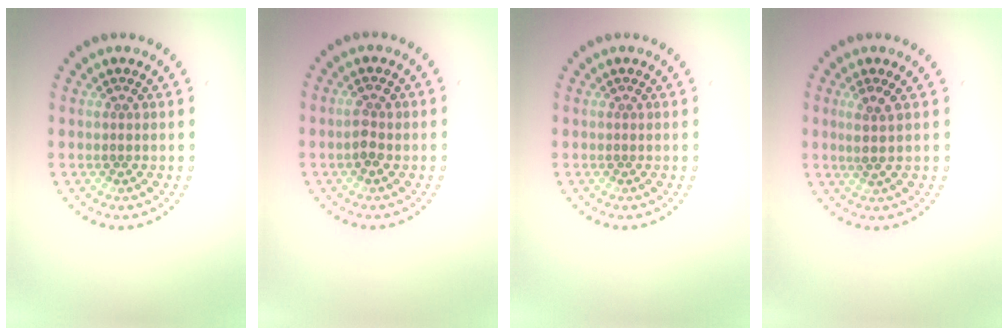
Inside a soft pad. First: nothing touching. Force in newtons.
{"total": 1.7, "press": 1.7, "slide": 0.1}
{"total": 0.0}
{"total": 1.7, "press": 1.4, "slide": 1.0}